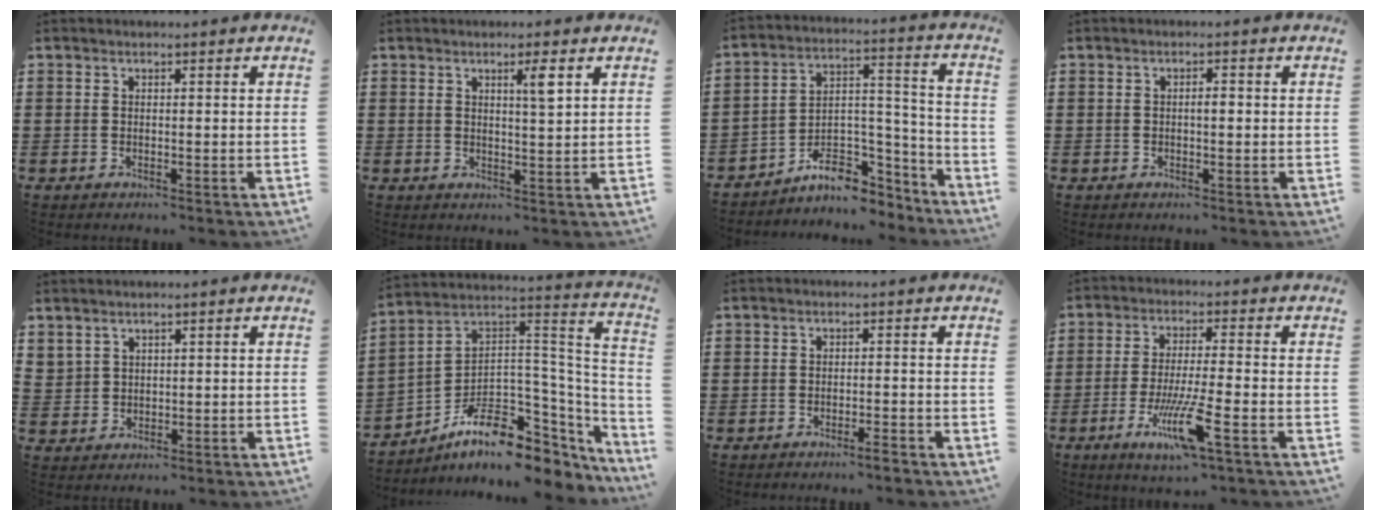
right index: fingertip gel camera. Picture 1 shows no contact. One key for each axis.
{"total": 2.9, "fx": 1.3, "fy": 0.0, "fz": 2.6, "tx": -0.038, "ty": -0.009, "tz": 0.017}
{"total": 7.8, "fx": -6.3, "fy": 3.8, "fz": 2.7, "tx": -0.045, "ty": 0.016, "tz": -0.113}
{"total": 1.2, "fx": -0.1, "fy": 0.3, "fz": 1.2, "tx": -0.021, "ty": 0.000, "tz": -0.002}
{"total": 2.0, "fx": 1.8, "fy": 0.9, "fz": 0.1, "tx": -0.007, "ty": 0.003, "tz": 0.037}
{"total": 9.2, "fx": -6.0, "fy": 4.4, "fz": 5.5, "tx": -0.109, "ty": -0.003, "tz": -0.110}
{"total": 1.8, "fx": -1.5, "fy": 0.0, "fz": 0.9, "tx": -0.016, "ty": -0.001, "tz": -0.029}
{"total": 9.3, "fx": -4.2, "fy": 1.1, "fz": 8.2, "tx": -0.168, "ty": -0.016, "tz": -0.078}